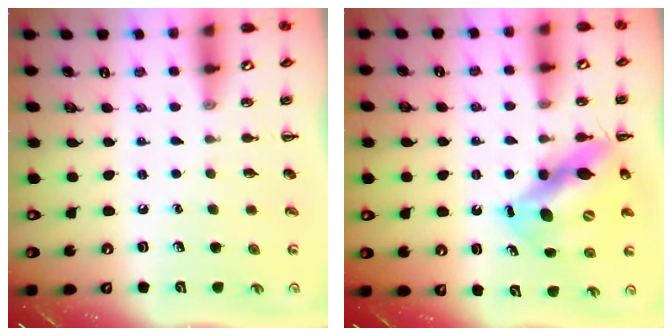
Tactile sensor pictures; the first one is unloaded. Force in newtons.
{"total": 11.9, "press": 11.6, "slide": 2.7}